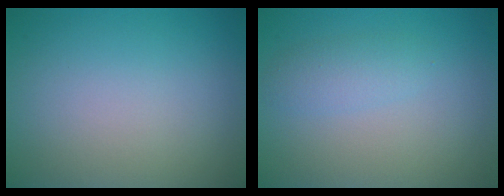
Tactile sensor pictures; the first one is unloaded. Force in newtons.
{"total": 1.8, "press": 1.8, "slide": 0.0}